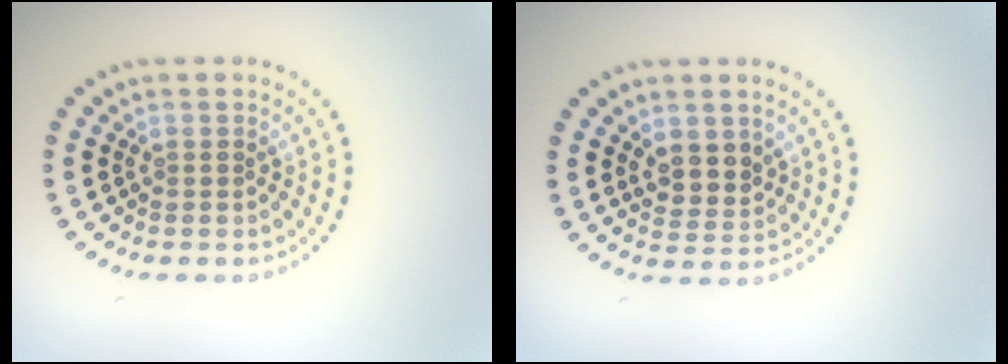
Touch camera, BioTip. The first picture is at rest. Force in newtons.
{"total": 2.4, "press": 2.2, "slide": 1.1}